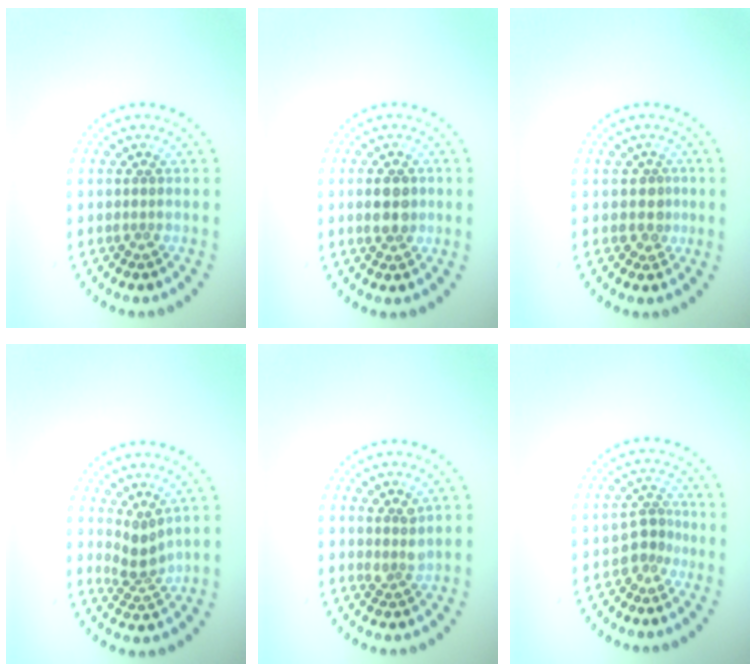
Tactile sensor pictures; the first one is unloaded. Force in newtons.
{"total": 2.6, "press": 2.6, "slide": 0.3}
{"total": 1.8, "press": 1.4, "slide": 1.2}
{"total": 2.3, "press": 1.8, "slide": 1.5}
{"total": 1.7, "press": 1.4, "slide": 1.0}
{"total": 2.0, "press": 1.5, "slide": 1.4}